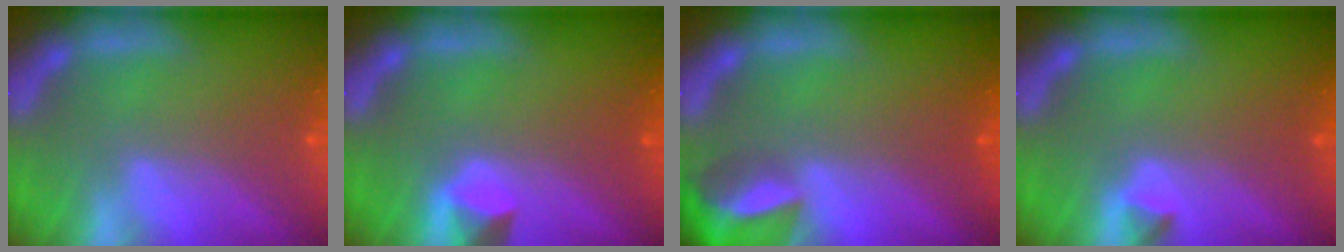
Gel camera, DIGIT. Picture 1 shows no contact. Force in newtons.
{"total": 1.9}
{"total": 6.4}
{"total": 0.9}